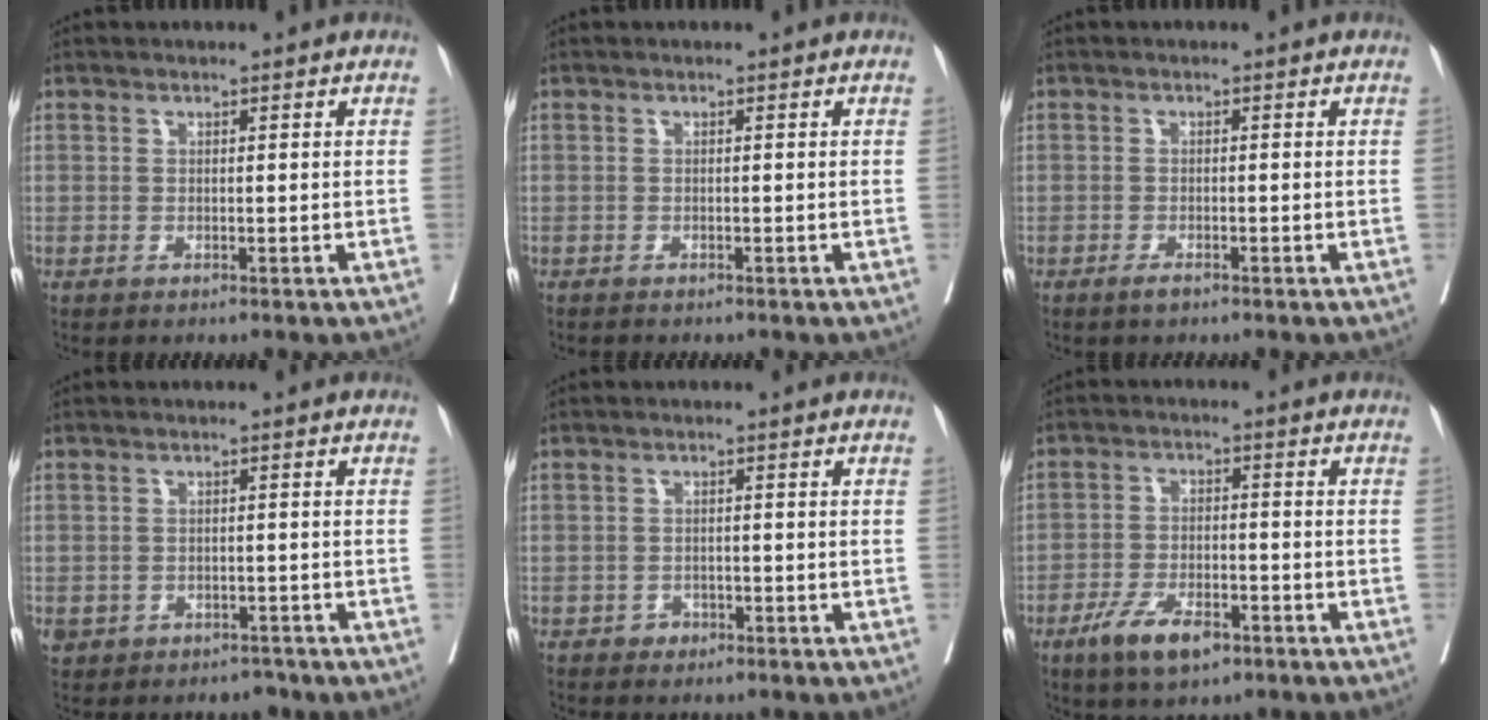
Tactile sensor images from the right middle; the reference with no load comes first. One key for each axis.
{"total": 1.0, "fx": -0.9, "fy": 0.3, "fz": 0.3, "tx": -0.007, "ty": -0.002, "tz": -0.012}
{"total": 1.3, "fx": -0.9, "fy": 0.3, "fz": 0.8, "tx": -0.015, "ty": -0.001, "tz": -0.015}
{"total": 3.3, "fx": -2.1, "fy": 2.5, "fz": 0.3, "tx": 0.001, "ty": 0.013, "tz": -0.028}
{"total": 1.3, "fx": -0.8, "fy": 1.0, "fz": 0.2, "tx": 0.001, "ty": 0.005, "tz": -0.015}
{"total": 7.2, "fx": -4.3, "fy": 3.0, "fz": 4.9, "tx": -0.095, "ty": -0.004, "tz": -0.072}